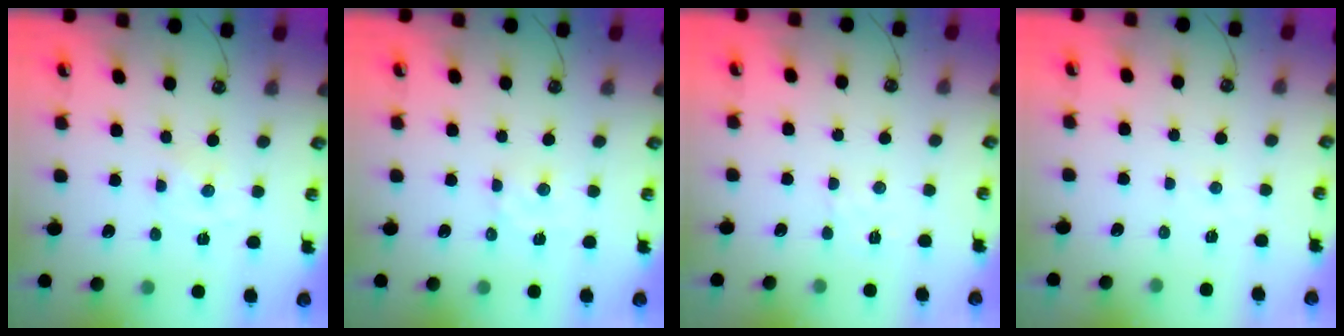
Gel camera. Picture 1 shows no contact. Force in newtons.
{"total": 2.1, "press": 2.0, "slide": 0.5}
{"total": 1.7, "press": 1.6, "slide": 0.4}
{"total": 2.6, "press": 2.6, "slide": 0.3}